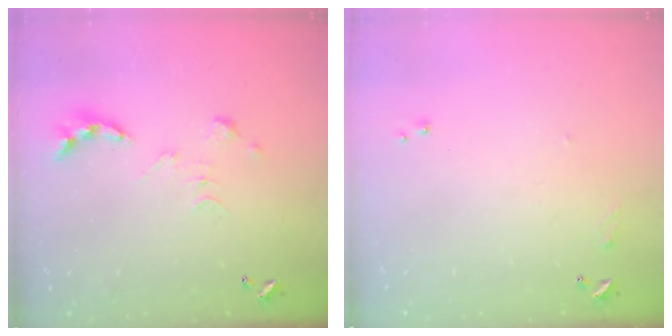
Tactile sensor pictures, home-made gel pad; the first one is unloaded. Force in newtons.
{"total": 6.5, "press": 6.5, "slide": 0.7}